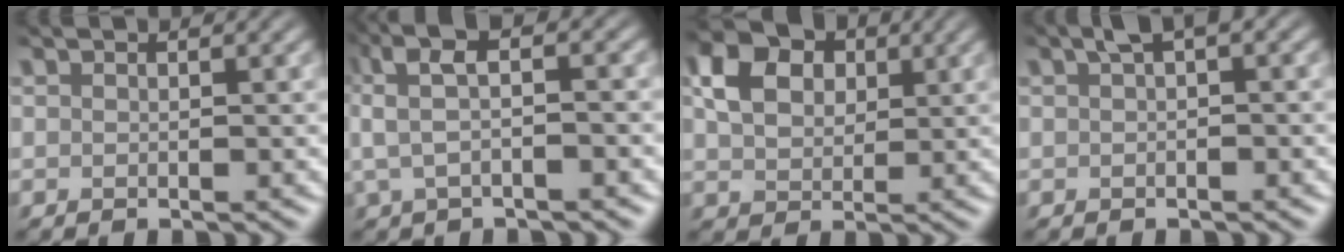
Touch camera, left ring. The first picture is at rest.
{"total": 4.8, "force": [0.8, 1.4, 4.5], "torque": [-0.085, 0.014, 0.006]}
{"total": 5.6, "force": [1.7, 4.1, 3.3], "torque": [-0.078, 0.009, 0.027]}
{"total": 1.6, "force": [0.6, 0.5, 1.4], "torque": [-0.019, 0.011, 0.010]}